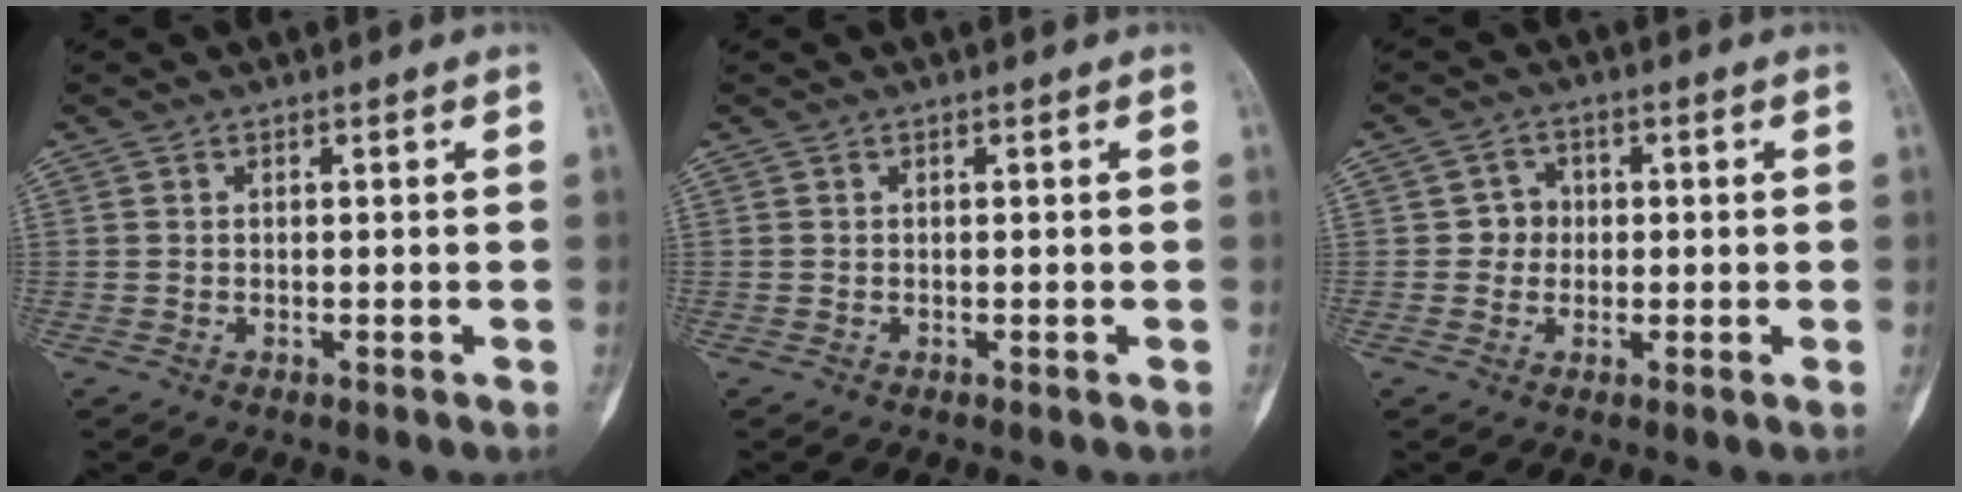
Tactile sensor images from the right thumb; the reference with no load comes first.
{"total": 0.0}
{"total": 3.2, "force": [0.0, 3.0, 1.0], "torque": [0.007, 0.009, -0.008]}